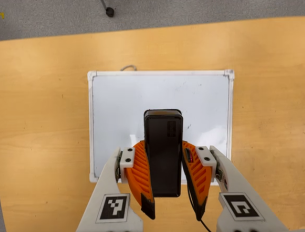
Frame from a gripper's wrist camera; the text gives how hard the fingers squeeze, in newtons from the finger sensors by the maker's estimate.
{"total": 7.8, "left": 6.4, "right": 9.2}